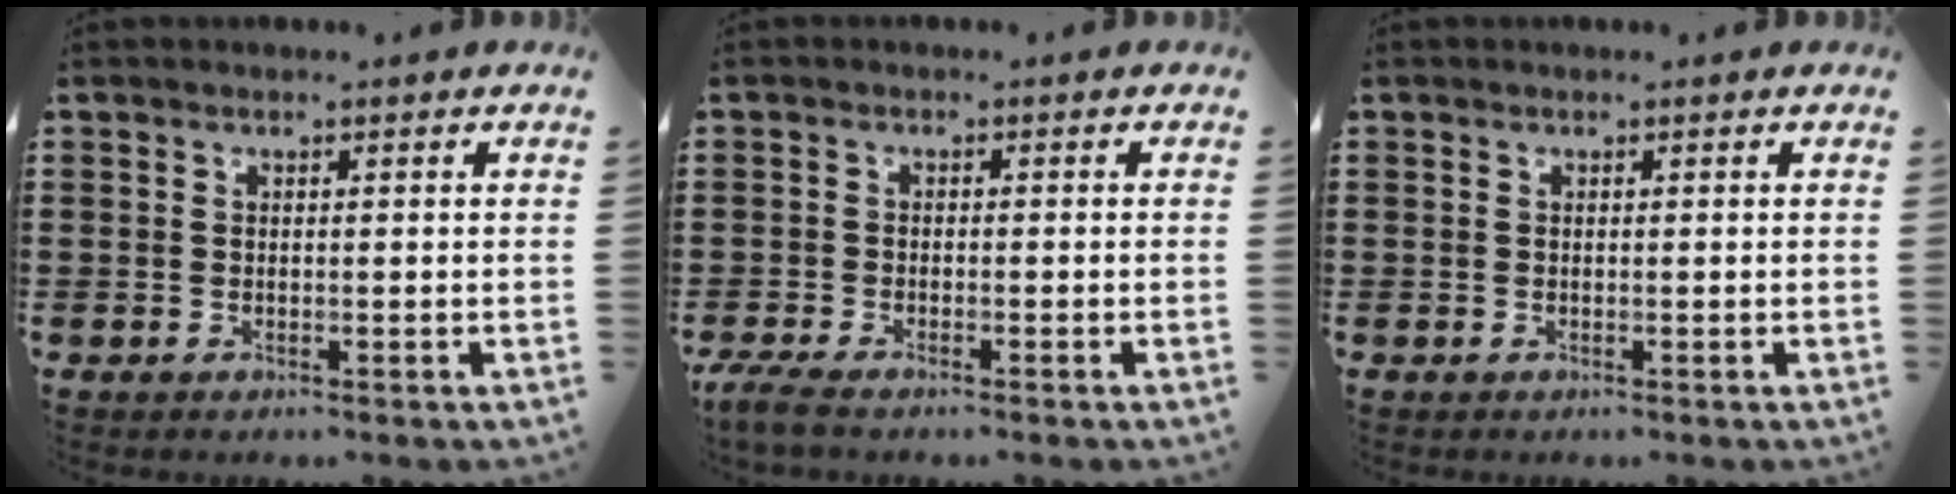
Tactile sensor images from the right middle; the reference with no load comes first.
{"total": 2.5, "force": [-2.2, 0.4, 1.1], "torque": [-0.033, -0.005, -0.048]}
{"total": 0.0}